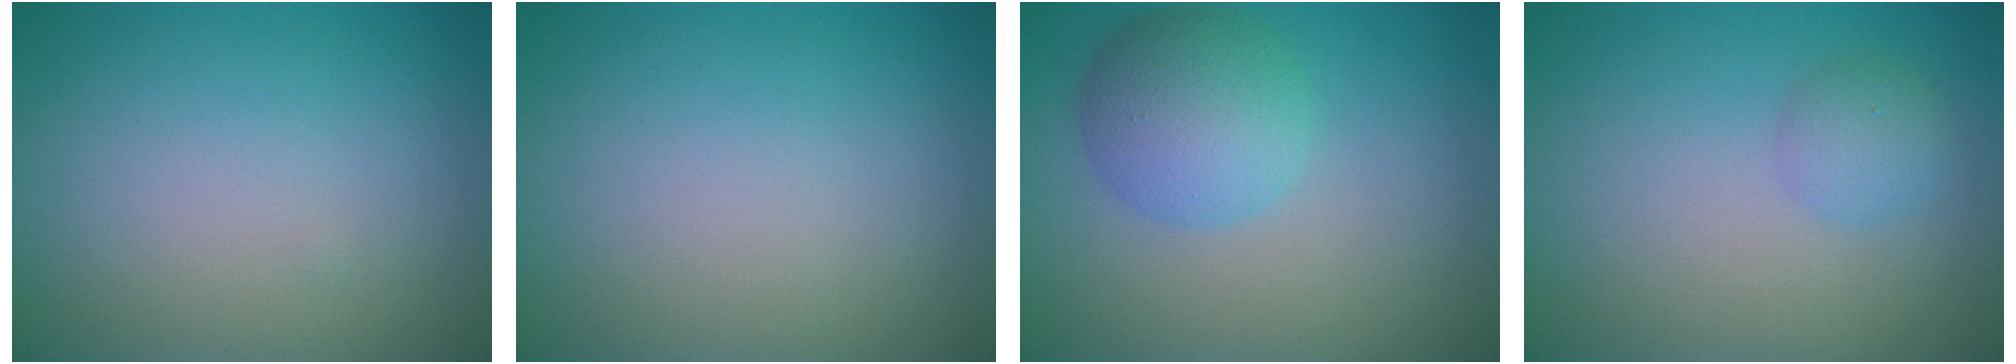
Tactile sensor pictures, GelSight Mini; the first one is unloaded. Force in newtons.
{"total": 0.0}
{"total": 4.9, "press": 4.9, "slide": 0.1}
{"total": 1.9, "press": 1.9, "slide": 0.1}